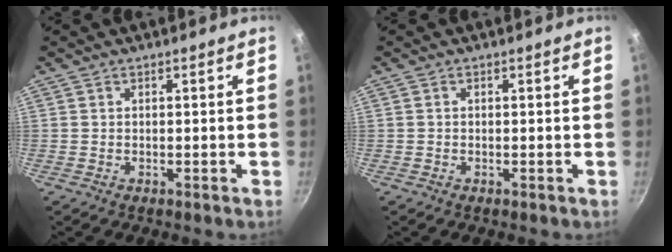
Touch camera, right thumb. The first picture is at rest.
{"total": 0.0}